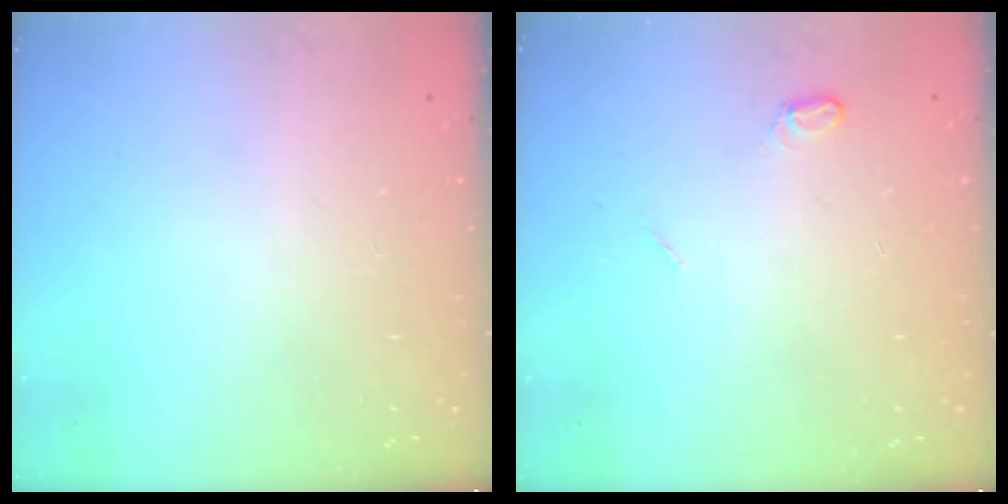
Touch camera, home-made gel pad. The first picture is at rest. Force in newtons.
{"total": 4.7, "press": 4.7, "slide": 0.5}